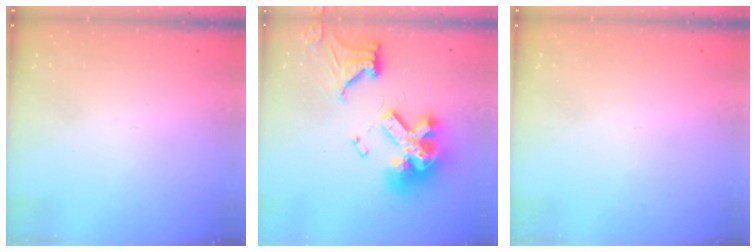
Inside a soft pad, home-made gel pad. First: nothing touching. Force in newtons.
{"total": 20.1, "press": 20.0, "slide": 2.1}
{"total": 0.0}